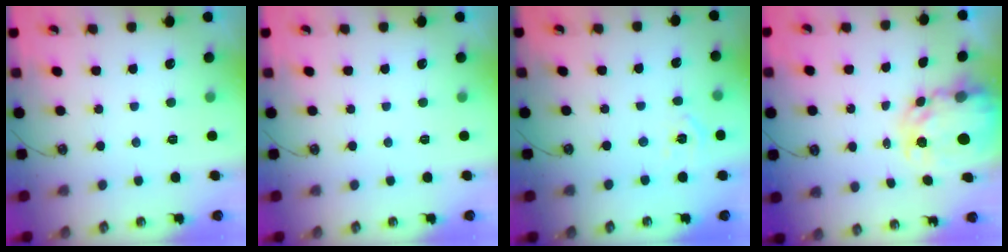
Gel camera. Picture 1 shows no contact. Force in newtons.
{"total": 0.0}
{"total": 5.8, "press": 5.8, "slide": 0.7}
{"total": 7.7, "press": 7.6, "slide": 0.7}